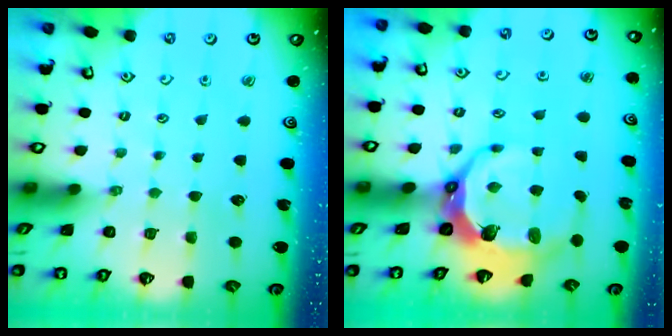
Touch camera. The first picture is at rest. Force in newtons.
{"total": 10.8, "press": 9.5, "slide": 5.2}